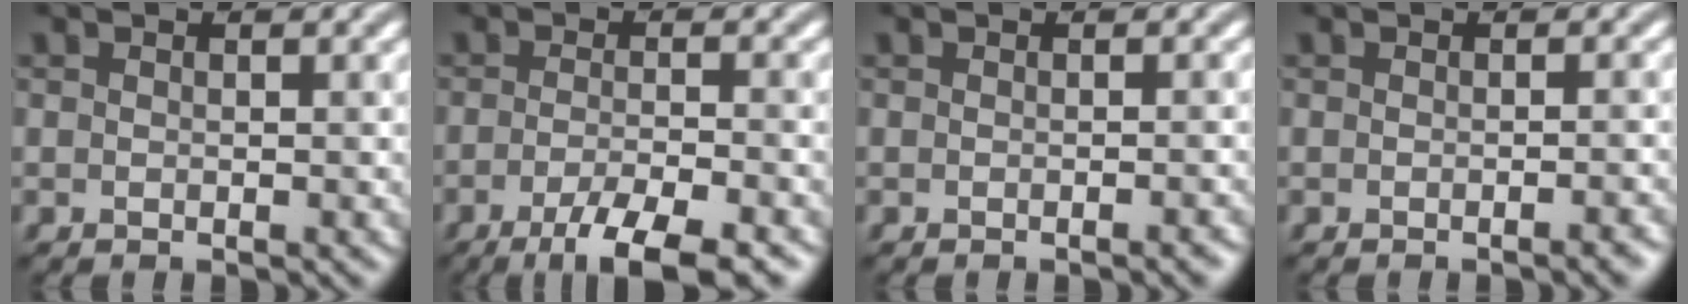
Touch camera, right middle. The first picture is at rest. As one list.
[{"total": 5.6, "force": [-3.3, 1.2, 4.3], "torque": [-0.066, -0.003, -0.057]}, {"total": 0.9, "force": [-0.5, 0.2, 0.7], "torque": [-0.007, 0.001, -0.008]}, {"total": 1.4, "force": [-0.8, 0.3, 1.2], "torque": [-0.009, 0.001, -0.013]}]